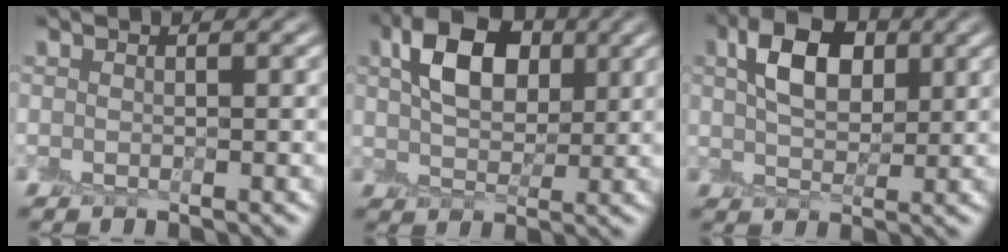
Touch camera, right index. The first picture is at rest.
{"total": 5.7, "force": [2.3, 3.6, 3.8], "torque": [-0.075, 0.011, 0.036]}
{"total": 5.0, "force": [2.1, 2.9, 3.5], "torque": [-0.066, 0.011, 0.034]}